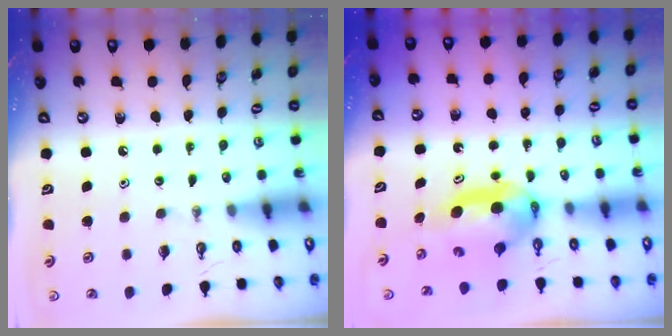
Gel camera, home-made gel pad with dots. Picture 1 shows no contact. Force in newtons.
{"total": 9.8, "press": 4.7, "slide": 8.5}